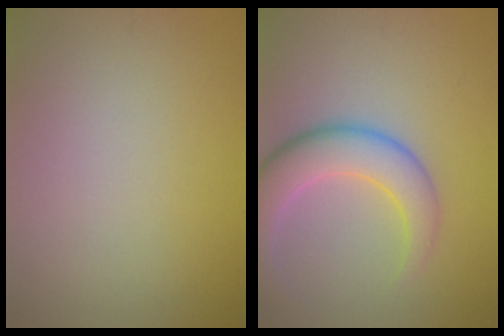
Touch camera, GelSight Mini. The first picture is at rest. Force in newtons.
{"total": 5.7, "press": 5.6, "slide": 0.5}